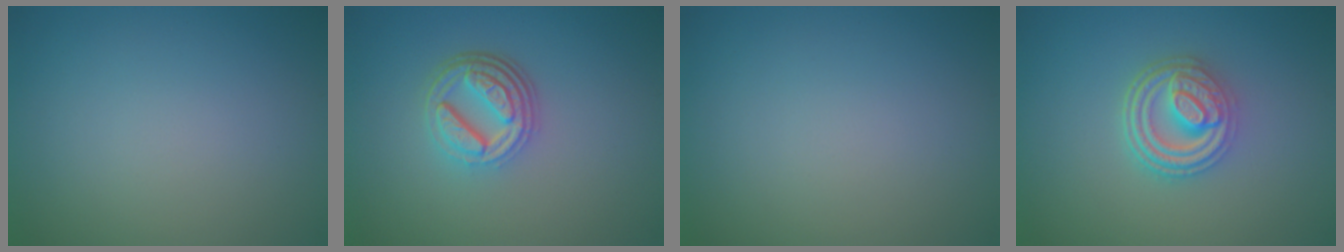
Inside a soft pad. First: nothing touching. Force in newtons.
{"total": 4.7, "press": 3.5, "slide": 3.1}
{"total": 0.0}
{"total": 4.8, "press": 3.7, "slide": 3.0}